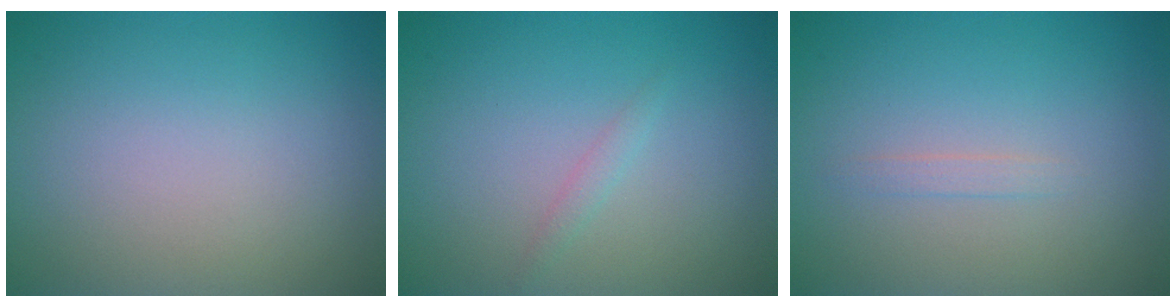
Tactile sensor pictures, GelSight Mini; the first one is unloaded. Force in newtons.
{"total": 0.8, "press": 0.8, "slide": 0.0}
{"total": 0.7, "press": 0.7, "slide": 0.0}